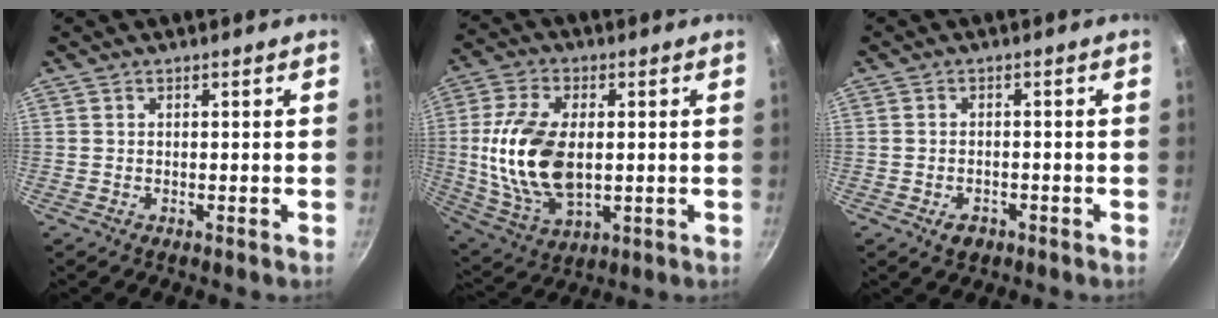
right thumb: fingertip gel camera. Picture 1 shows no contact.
{"total": 16.9, "force": [0.5, 9.8, 13.7], "torque": [-0.260, -0.001, 0.017]}
{"total": 2.8, "force": [-1.5, 1.9, 1.4], "torque": [-0.020, 0.013, -0.019]}